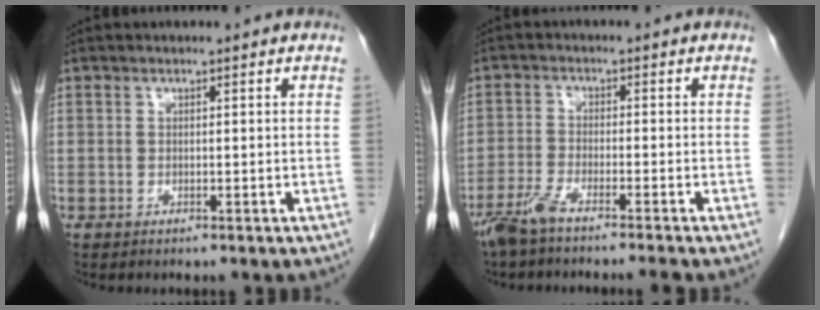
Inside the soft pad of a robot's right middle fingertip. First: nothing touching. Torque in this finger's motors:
{"motor_torque": [0.82, -0.87, 0.29, 0.08]}